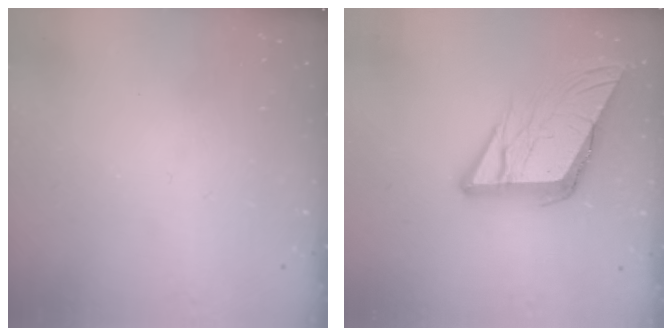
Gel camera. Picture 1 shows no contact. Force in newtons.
{"total": 13.7, "press": 13.4, "slide": 2.6}